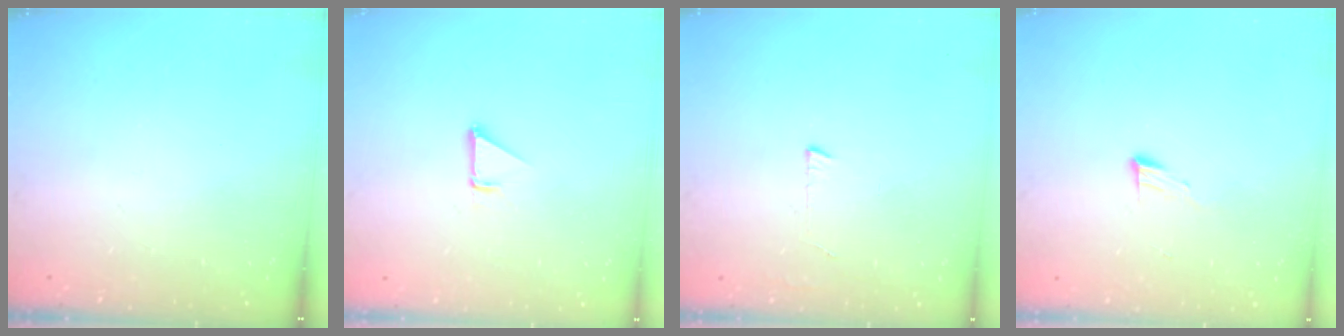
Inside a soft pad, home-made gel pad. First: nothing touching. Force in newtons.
{"total": 0.9, "press": 0.9, "slide": 0.1}
{"total": 3.0, "press": 3.0, "slide": 0.3}
{"total": 6.3, "press": 6.2, "slide": 0.5}